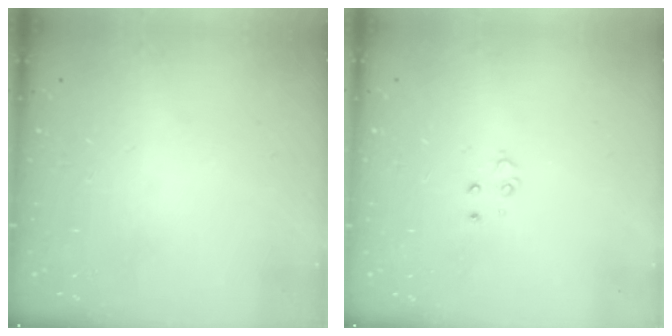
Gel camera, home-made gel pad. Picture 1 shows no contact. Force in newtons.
{"total": 2.8, "press": 2.8, "slide": 0.3}